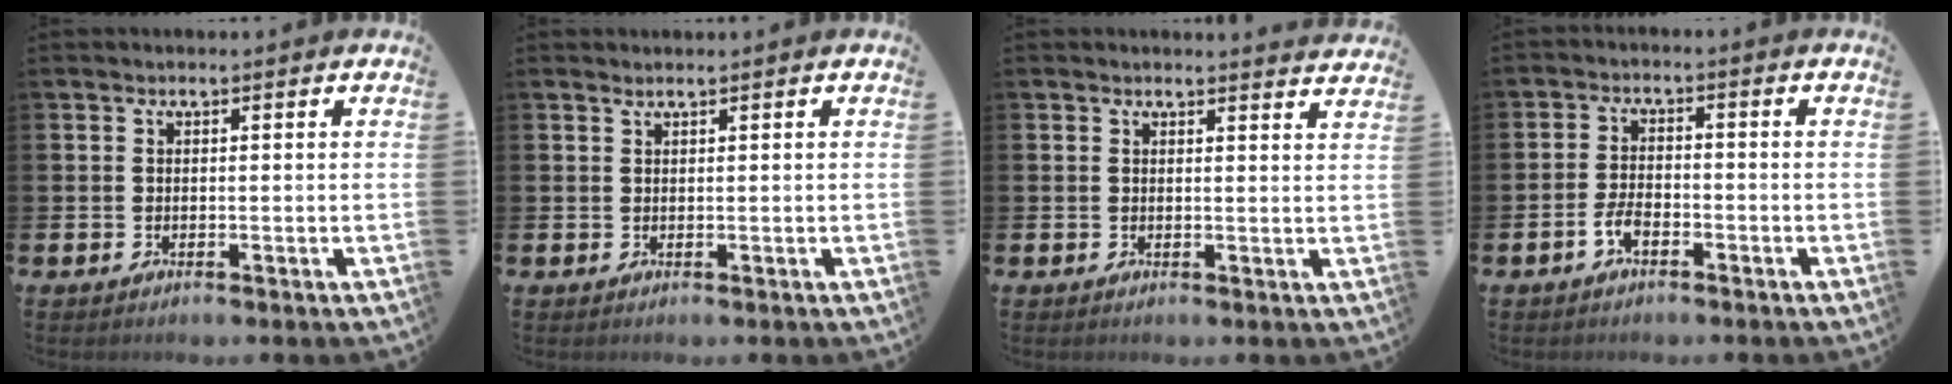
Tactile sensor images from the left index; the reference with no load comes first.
{"total": 0.8, "force": [0.8, -0.1, 0.1], "torque": [-0.003, -0.002, 0.016]}
{"total": 2.1, "force": [2.1, -0.1, -0.2], "torque": [0.009, -0.016, 0.036]}
{"total": 2.9, "force": [-1.5, 1.4, 2.0], "torque": [-0.052, 0.006, -0.029]}